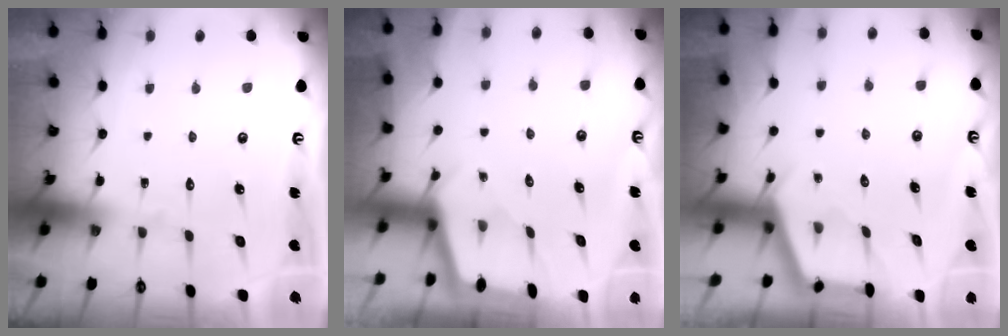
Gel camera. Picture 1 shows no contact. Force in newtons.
{"total": 1.9, "press": 1.9, "slide": 0.1}
{"total": 2.8, "press": 2.8, "slide": 0.3}